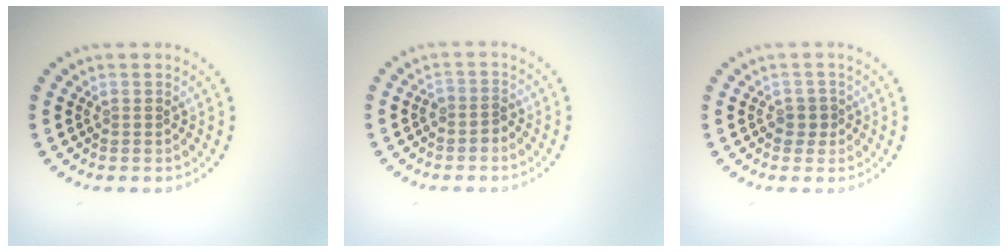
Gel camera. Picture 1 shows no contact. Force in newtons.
{"total": 1.3, "press": 1.0, "slide": 0.9}
{"total": 1.0, "press": 0.8, "slide": 0.7}